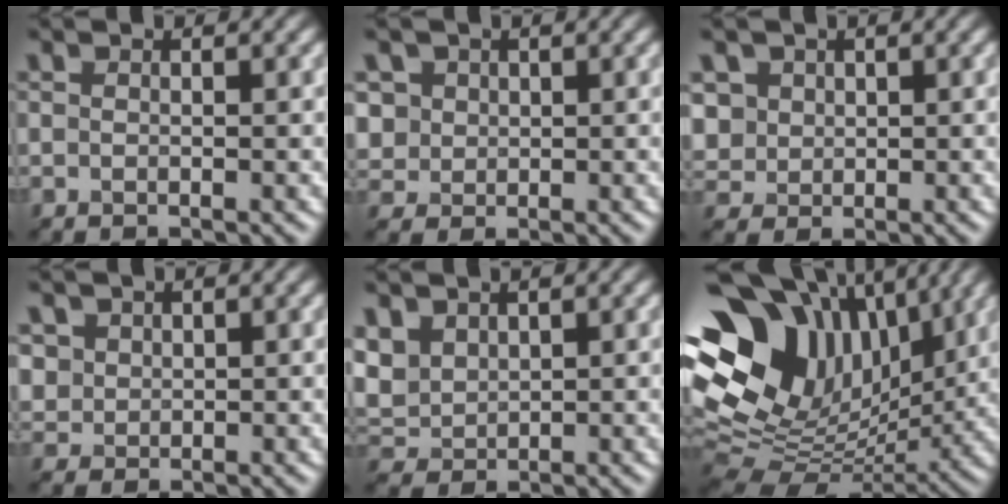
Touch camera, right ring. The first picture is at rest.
{"total": 2.3, "force": [1.4, 1.8, -0.2], "torque": [-0.016, 0.010, 0.045]}
{"total": 2.0, "force": [1.2, 1.6, -0.3], "torque": [-0.020, 0.007, 0.052]}
{"total": 1.4, "force": [0.9, 0.8, -0.8], "torque": [0.005, -0.001, 0.041]}
{"total": 2.5, "force": [1.8, 1.7, 0.5], "torque": [-0.038, 0.009, 0.055]}
{"total": 16.0, "force": [6.4, 10.8, 9.9], "torque": [-0.226, 0.035, 0.145]}